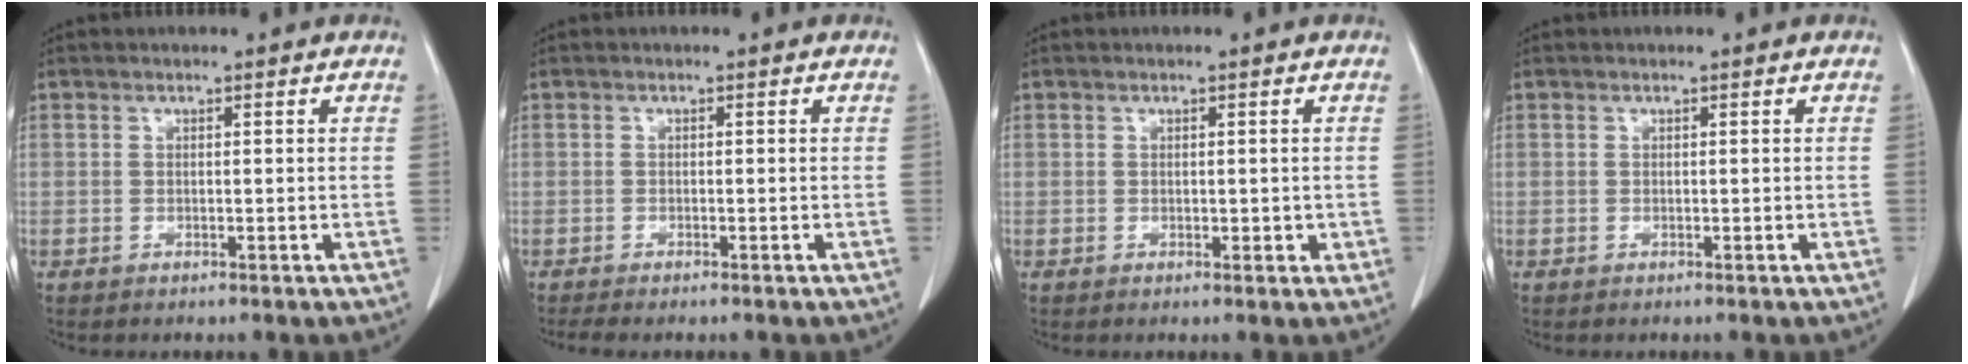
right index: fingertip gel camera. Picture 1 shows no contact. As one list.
[{"total": 2.4, "force": [-2.1, 0.1, 1.3], "torque": [-0.020, -0.006, -0.031]}, {"total": 1.4, "force": [-0.1, 1.0, 1.0], "torque": [-0.009, 0.001, 0.001]}, {"total": 0.0}]